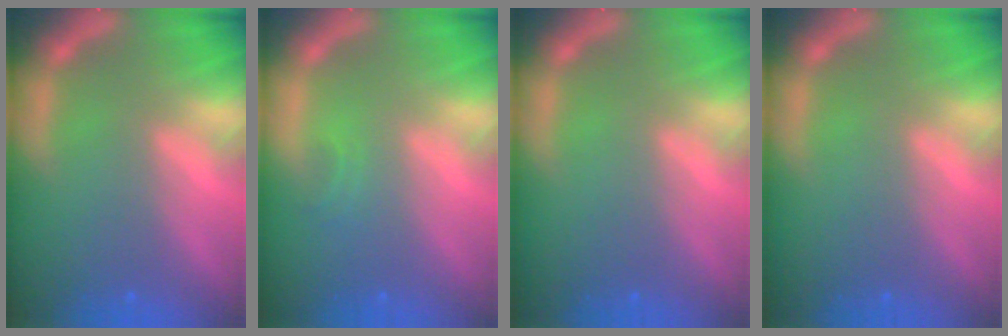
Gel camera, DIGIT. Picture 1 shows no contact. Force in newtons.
{"total": 0.9}
{"total": 0.0}
{"total": 0.0}